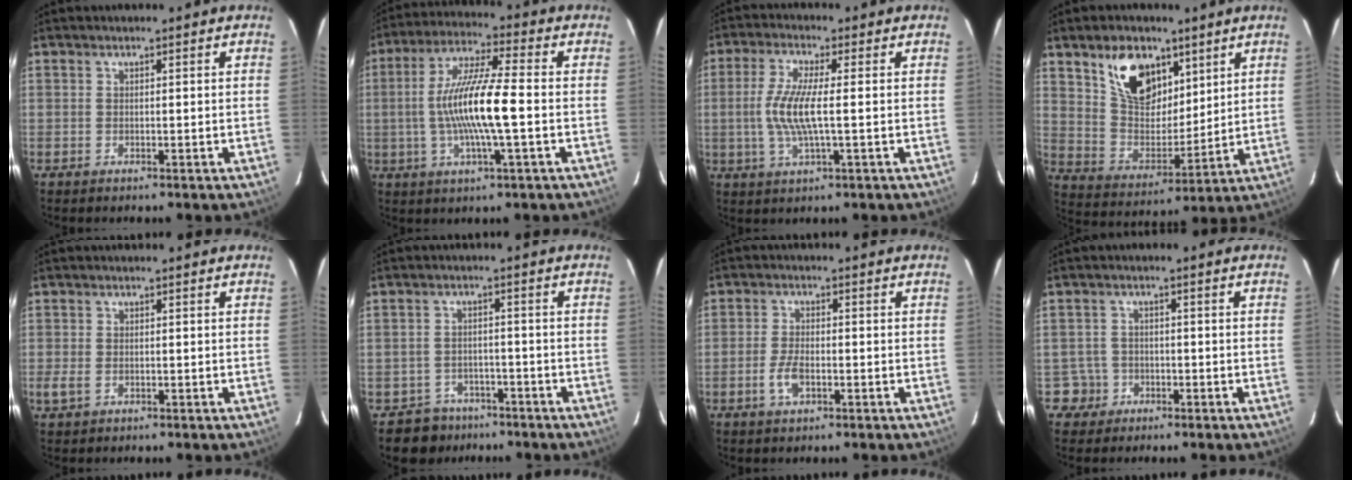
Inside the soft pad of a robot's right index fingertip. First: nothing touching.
{"total": 13.5, "force": [-1.6, 1.3, 13.4], "torque": [-0.255, 0.003, -0.033]}
{"total": 8.6, "force": [-0.6, 1.3, 8.4], "torque": [-0.171, -0.004, -0.012]}
{"total": 14.2, "force": [8.2, 8.3, 8.2], "torque": [-0.146, 0.009, 0.161]}
{"total": 2.5, "force": [-0.9, 1.6, 1.7], "torque": [-0.035, -0.005, -0.016]}
{"total": 6.2, "force": [-4.6, 4.1, 0.2], "torque": [-0.021, 0.023, -0.067]}
{"total": 4.4, "force": [-1.8, 2.1, 3.4], "torque": [-0.077, -0.002, -0.034]}
{"total": 3.8, "force": [-1.7, 3.4, -0.4], "torque": [0.006, 0.022, -0.029]}